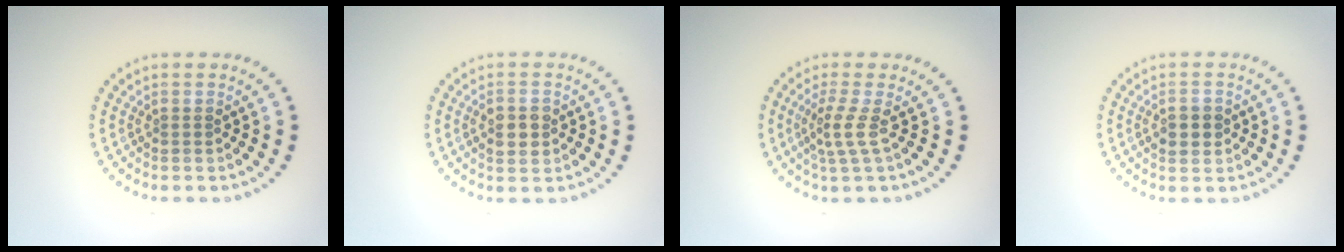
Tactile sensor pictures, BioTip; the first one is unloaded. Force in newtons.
{"total": 2.8, "press": 2.8, "slide": 0.2}
{"total": 2.3, "press": 1.6, "slide": 1.6}
{"total": 2.7, "press": 2.7, "slide": 0.2}